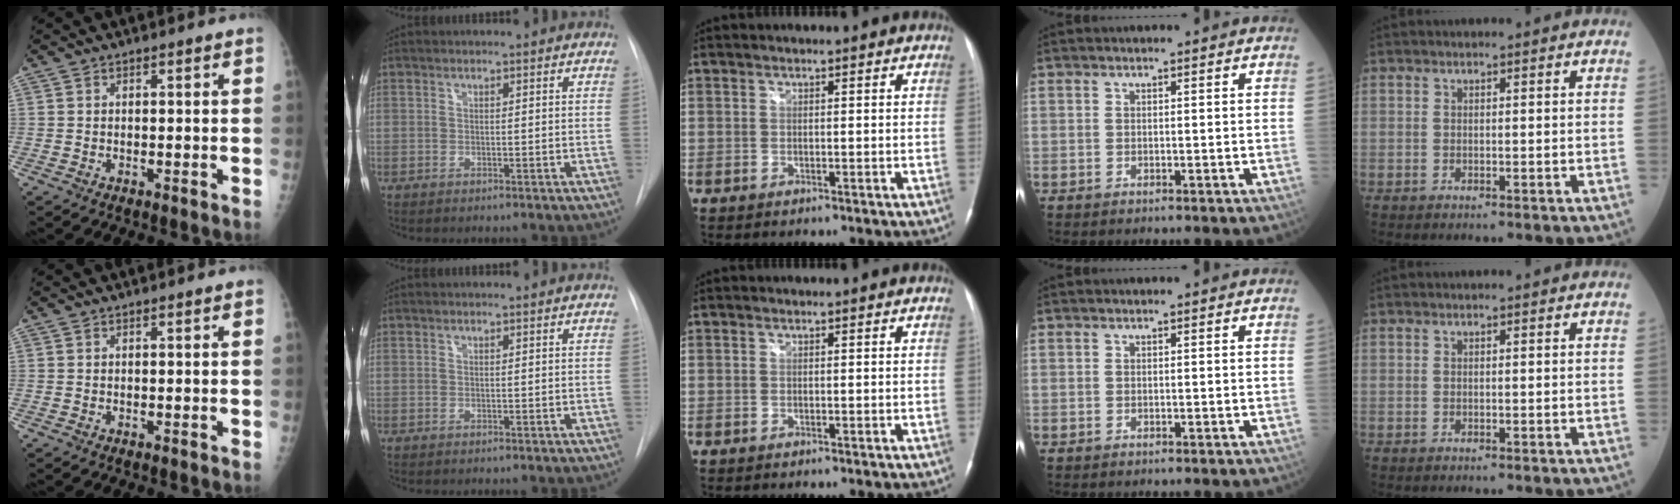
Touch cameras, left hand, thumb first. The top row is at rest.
{}